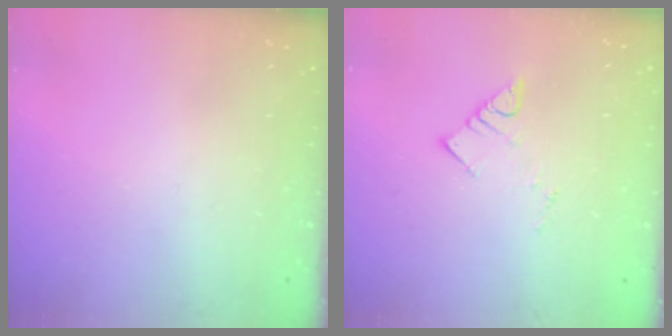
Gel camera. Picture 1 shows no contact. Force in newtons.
{"total": 4.2, "press": 4.1, "slide": 0.5}